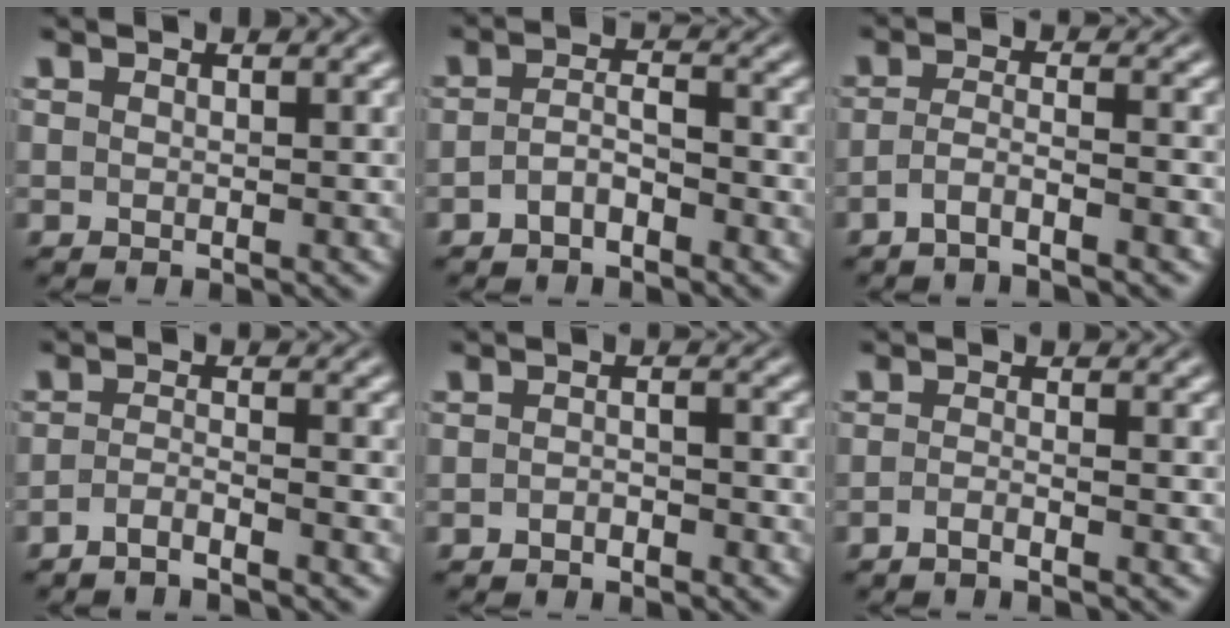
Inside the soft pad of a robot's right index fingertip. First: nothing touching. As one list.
[{"total": 2.7, "force": [-2.1, 0.9, 1.4], "torque": [-0.016, -0.009, -0.033]}, {"total": 3.1, "force": [-2.6, 0.0, 1.6], "torque": [-0.027, -0.012, -0.042]}, {"total": 2.6, "force": [-2.4, -0.5, 0.8], "torque": [-0.011, -0.008, -0.041]}, {"total": 1.3, "force": [-1.3, -0.1, 0.2], "torque": [0.006, -0.001, -0.025]}, {"total": 1.9, "force": [-1.6, -0.6, 0.7], "torque": [-0.011, -0.002, -0.030]}]